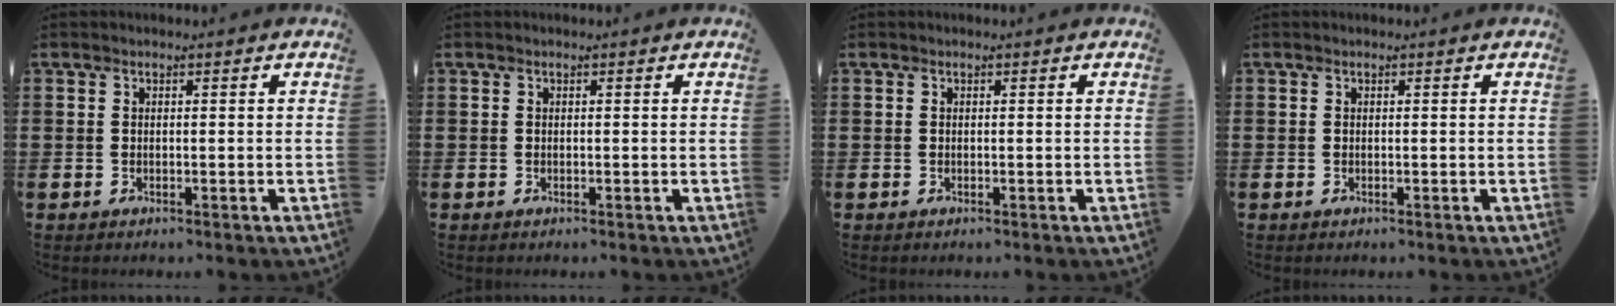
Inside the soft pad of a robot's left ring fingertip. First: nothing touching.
{"total": 0.0}
{"total": 0.0}
{"total": 0.0}